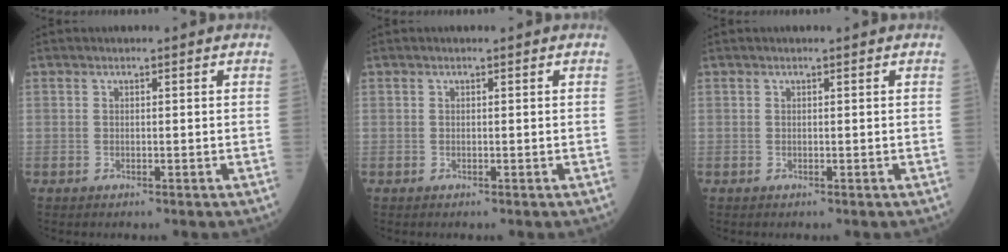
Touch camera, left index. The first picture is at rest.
{"total": 0.0}
{"total": 0.0}